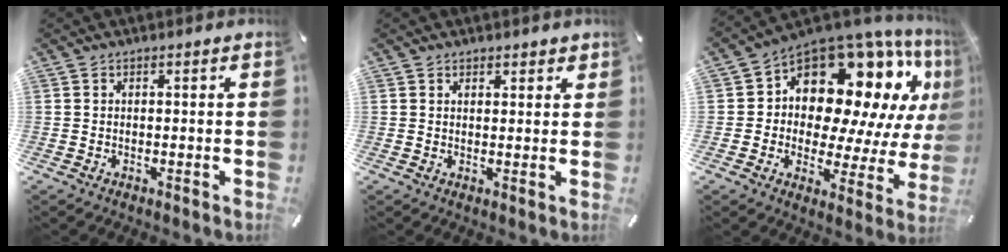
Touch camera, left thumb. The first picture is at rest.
{"total": 1.7, "force": [1.3, 1.2, 0.2], "torque": [0.011, -0.005, 0.021]}
{"total": 18.2, "force": [9.3, 11.1, 11.0], "torque": [-0.167, -0.086, 0.156]}